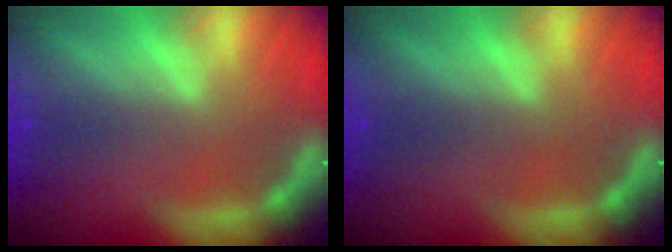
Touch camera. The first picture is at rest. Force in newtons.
{"total": 0.0}